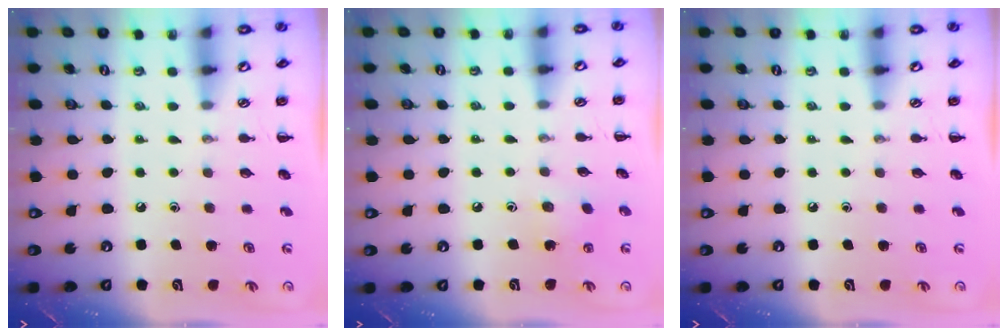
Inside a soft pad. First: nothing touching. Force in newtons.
{"total": 4.1, "press": 3.9, "slide": 1.3}
{"total": 0.0}